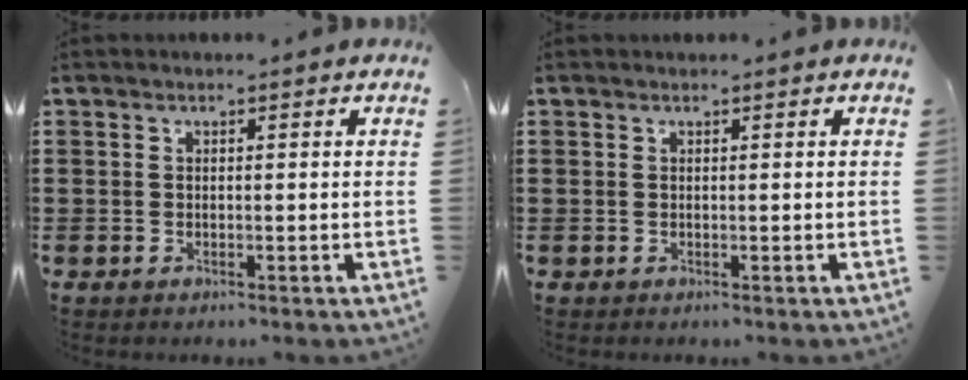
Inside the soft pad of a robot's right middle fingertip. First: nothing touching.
{"total": 0.0}